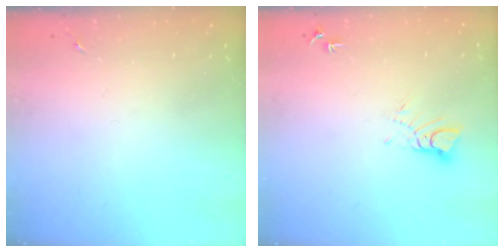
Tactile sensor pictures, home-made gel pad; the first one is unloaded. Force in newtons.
{"total": 4.3, "press": 4.2, "slide": 0.4}